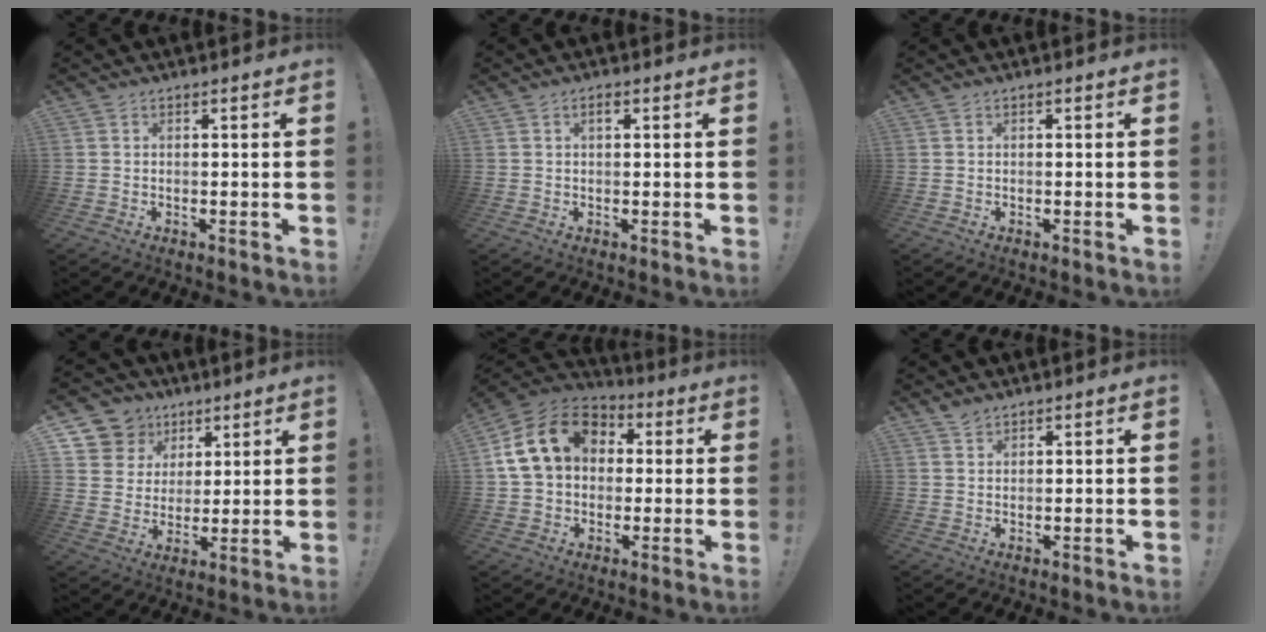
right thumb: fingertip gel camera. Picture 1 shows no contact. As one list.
[{"total": 1.6, "force": [0.6, 0.7, 1.3], "torque": [-0.017, 0.001, 0.007]}, {"total": 0.0}, {"total": 10.1, "force": [5.2, 8.4, 2.0], "torque": [-0.028, -0.037, 0.107]}, {"total": 17.8, "force": [4.4, 13.4, 10.8], "torque": [-0.172, 0.001, 0.082]}, {"total": 2.0, "force": [1.8, 0.7, 0.6], "torque": [-0.008, -0.008, 0.034]}]